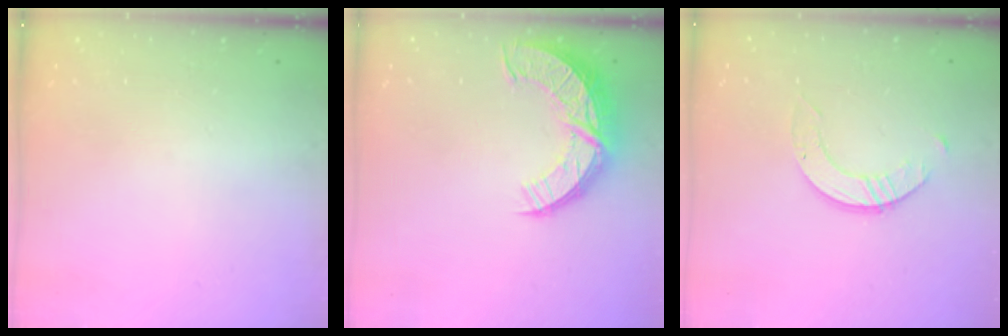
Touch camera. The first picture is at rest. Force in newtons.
{"total": 12.8, "press": 12.7, "slide": 0.9}
{"total": 1.6, "press": 1.6, "slide": 0.2}